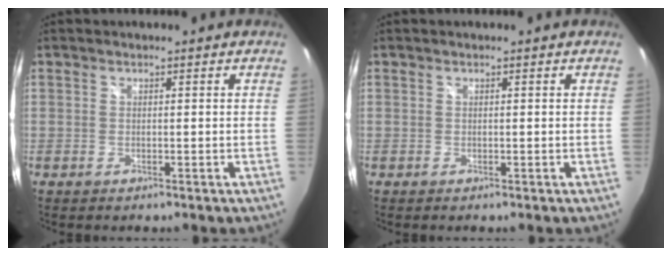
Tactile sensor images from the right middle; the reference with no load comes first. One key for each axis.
{"total": 0.0}